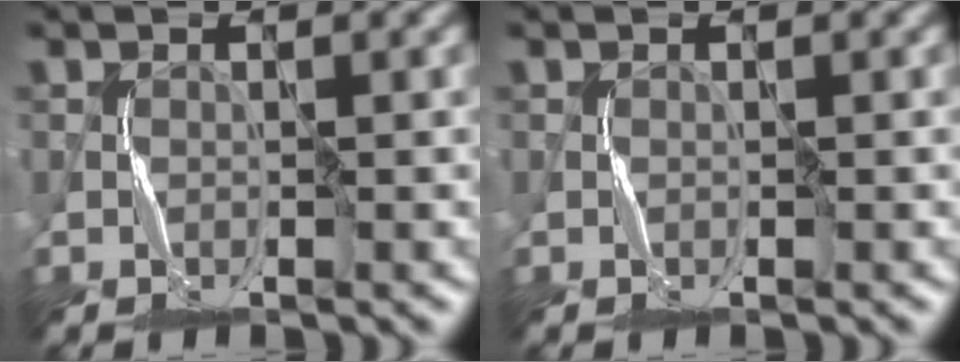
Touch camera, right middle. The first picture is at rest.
{"total": 0.0}